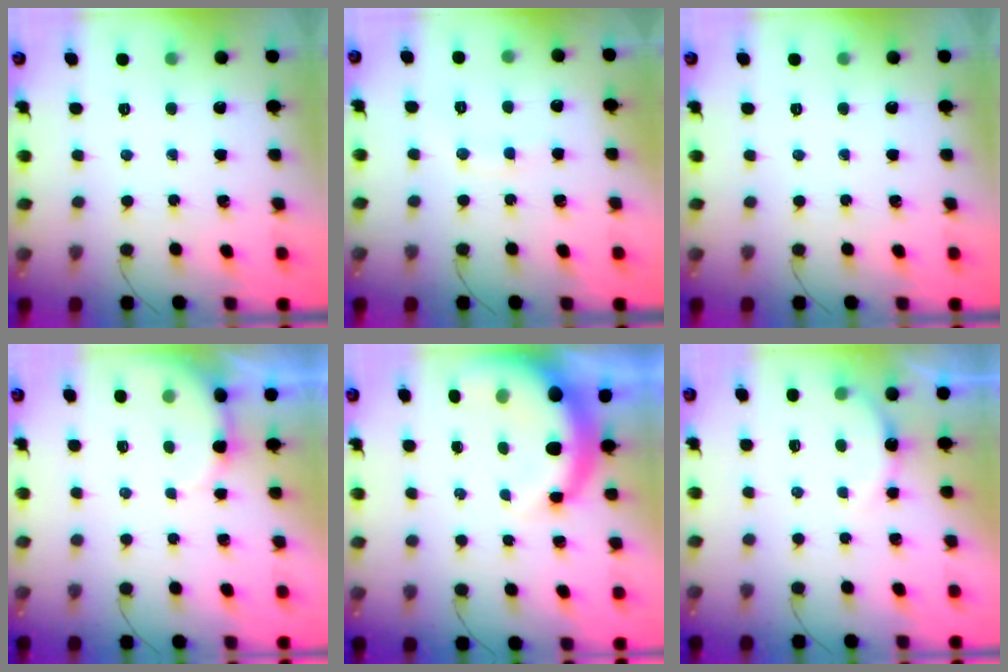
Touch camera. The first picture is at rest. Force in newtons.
{"total": 6.4, "press": 6.3, "slide": 1.2}
{"total": 0.0}
{"total": 4.3, "press": 4.3, "slide": 0.4}
{"total": 9.2, "press": 9.2, "slide": 1.2}
{"total": 3.9, "press": 3.7, "slide": 1.2}